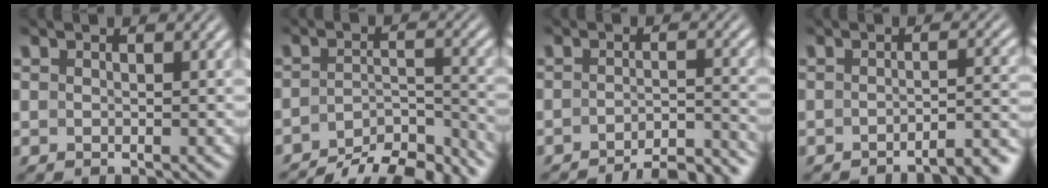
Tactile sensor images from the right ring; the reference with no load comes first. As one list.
[{"total": 8.2, "force": [-7.0, 2.9, 3.2], "torque": [-0.036, -0.028, -0.103]}, {"total": 7.0, "force": [-6.7, 0.9, 1.8], "torque": [-0.007, -0.016, -0.103]}, {"total": 4.2, "force": [-3.9, 0.2, 1.7], "torque": [-0.019, -0.004, -0.060]}]